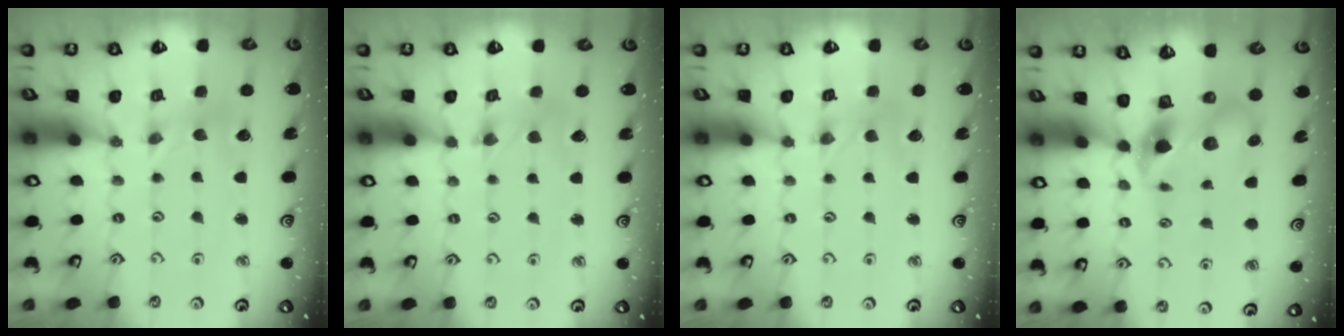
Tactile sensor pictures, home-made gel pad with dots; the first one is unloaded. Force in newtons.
{"total": 1.9, "press": 1.9, "slide": 0.3}
{"total": 0.0}
{"total": 7.3, "press": 7.2, "slide": 1.3}